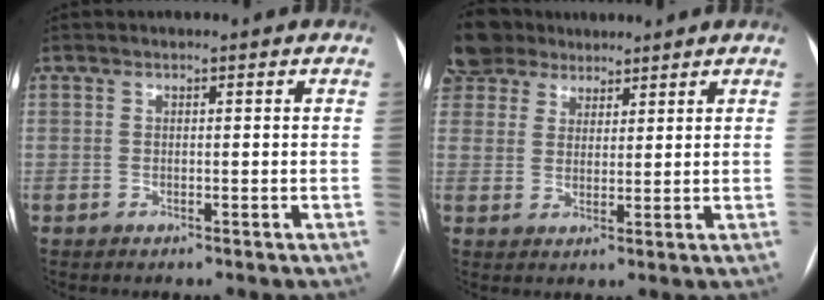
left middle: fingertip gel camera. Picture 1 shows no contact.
{"total": 8.8, "force": [6.9, 5.2, 1.3], "torque": [-0.033, 0.030, 0.135]}